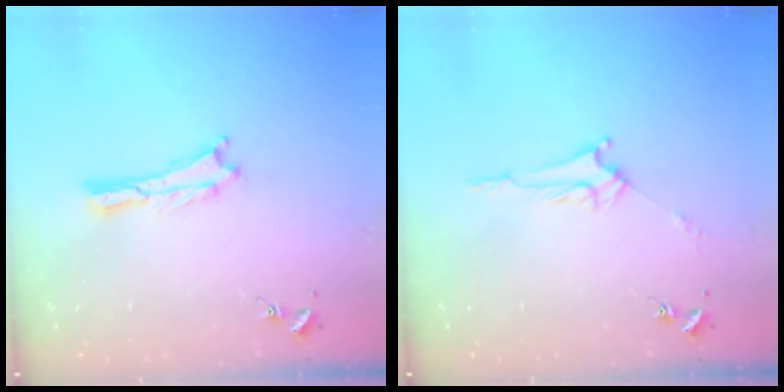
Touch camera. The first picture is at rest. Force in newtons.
{"total": 3.0, "press": 3.0, "slide": 0.3}